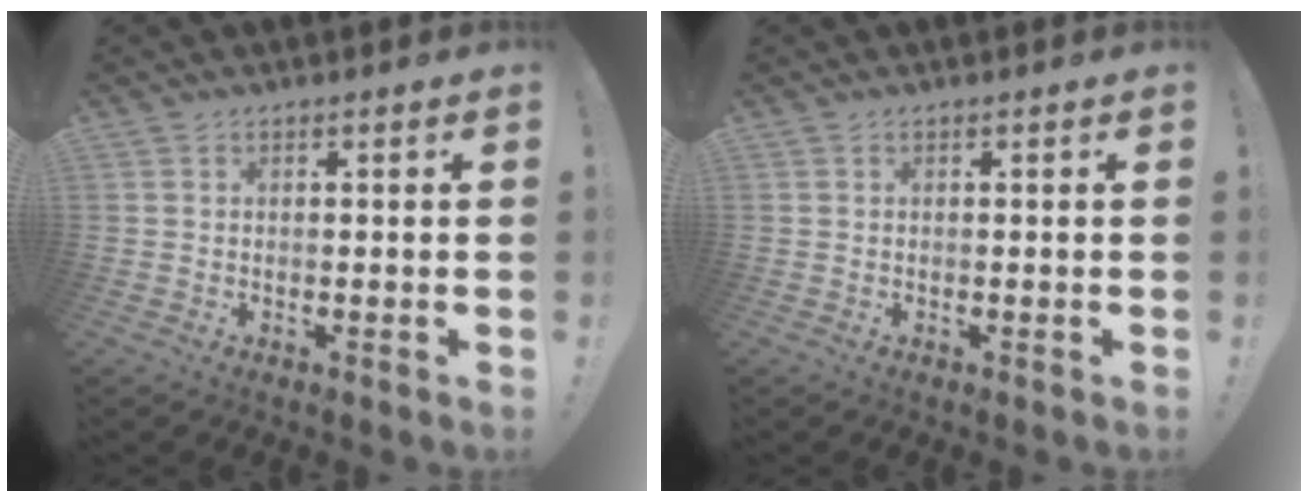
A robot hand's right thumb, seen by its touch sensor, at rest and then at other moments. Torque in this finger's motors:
{"motor_torque": [-0.11, 0.03, 0.18, -0.08, 0.07]}